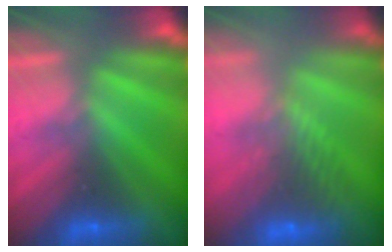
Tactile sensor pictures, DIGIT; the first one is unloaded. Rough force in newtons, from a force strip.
{"total": 6.8}